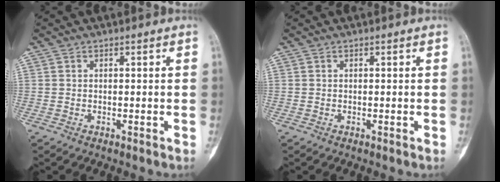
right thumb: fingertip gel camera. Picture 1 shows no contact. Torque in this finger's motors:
{"motor_torque": [0.12, 0.10, -0.26, 0.22, 0.00]}